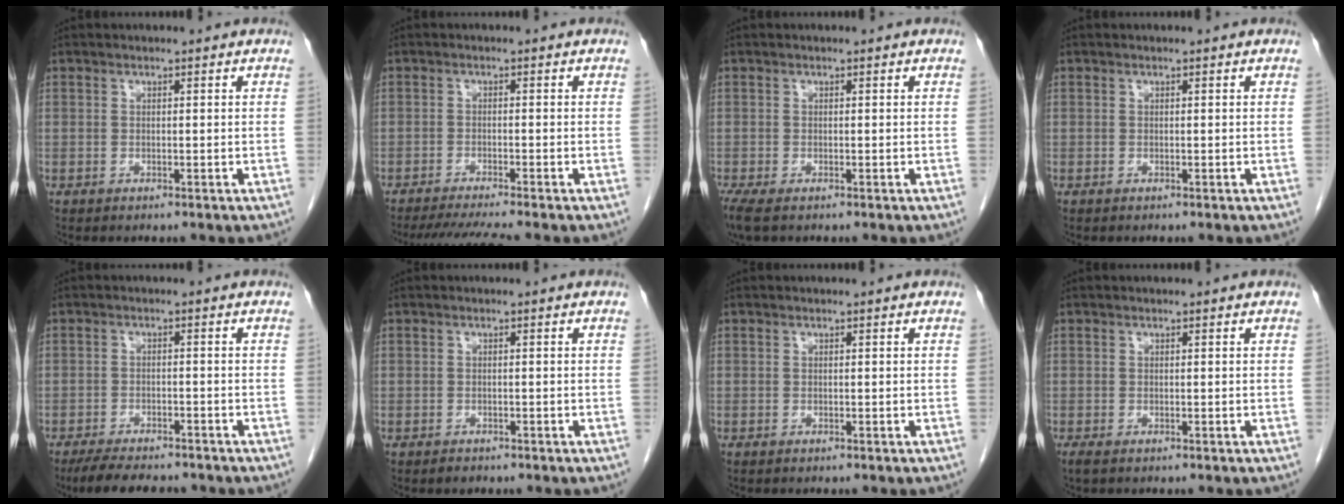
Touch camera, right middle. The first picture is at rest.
{"total": 6.3, "force": [-5.5, -1.2, 2.8], "torque": [-0.045, -0.021, -0.089]}
{"total": 3.2, "force": [-2.2, 1.0, 2.1], "torque": [-0.044, -0.013, -0.035]}
{"total": 0.0}
{"total": 8.3, "force": [-7.2, 2.1, 3.5], "torque": [-0.058, -0.014, -0.111]}
{"total": 0.9, "force": [-0.8, 0.5, 0.2], "torque": [-0.010, -0.003, -0.011]}
{"total": 0.0}
{"total": 0.9, "force": [-0.7, 0.2, 0.6], "torque": [-0.010, -0.003, -0.009]}